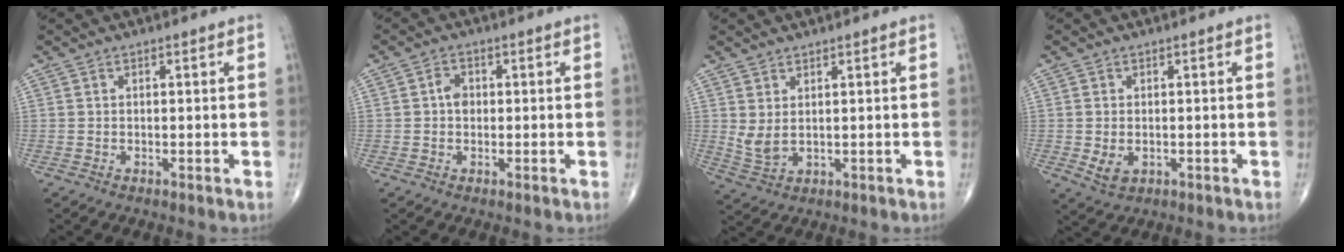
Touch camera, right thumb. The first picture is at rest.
{"total": 2.5, "force": [0.1, 1.9, 1.6], "torque": [-0.020, 0.007, -0.004]}
{"total": 3.9, "force": [1.2, 1.8, 3.2], "torque": [-0.069, -0.008, 0.034]}
{"total": 3.3, "force": [-0.5, 2.3, 2.4], "torque": [-0.042, -0.006, -0.001]}